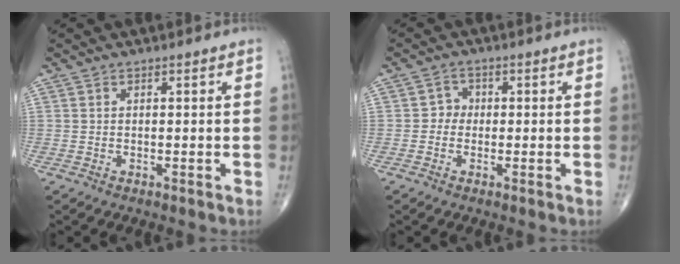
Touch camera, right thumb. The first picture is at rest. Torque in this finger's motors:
{"motor_torque": [-0.56, 0.24, -0.12, 0.14, -0.02]}